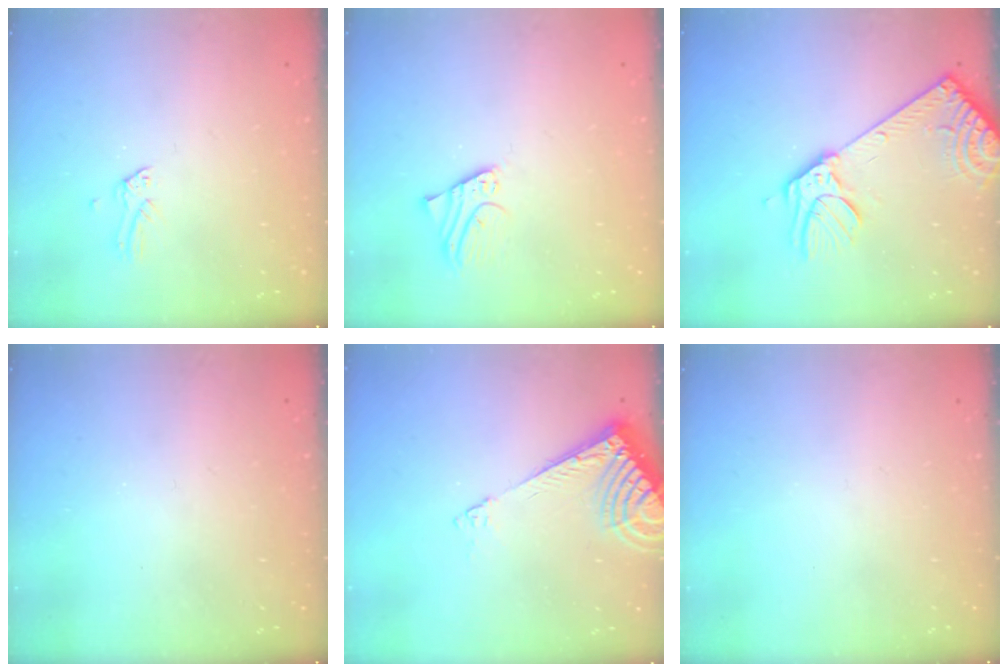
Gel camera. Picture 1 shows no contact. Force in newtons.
{"total": 1.7, "press": 1.6, "slide": 0.1}
{"total": 15.3, "press": 14.9, "slide": 3.5}
{"total": 0.7, "press": 0.7, "slide": 0.0}
{"total": 8.4, "press": 8.3, "slide": 0.9}
{"total": 0.0}